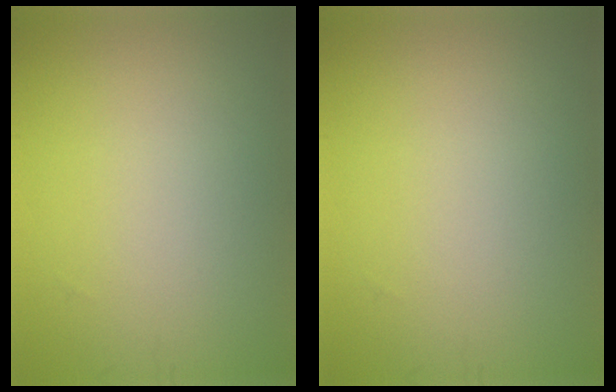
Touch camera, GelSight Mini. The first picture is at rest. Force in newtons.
{"total": 0.0}